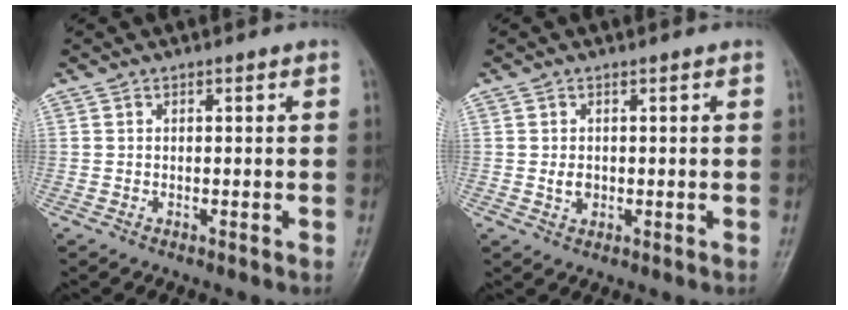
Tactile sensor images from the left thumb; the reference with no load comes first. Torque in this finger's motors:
{"motor_torque": [-0.07, 0.06, 0.03, 0.01, -0.01]}